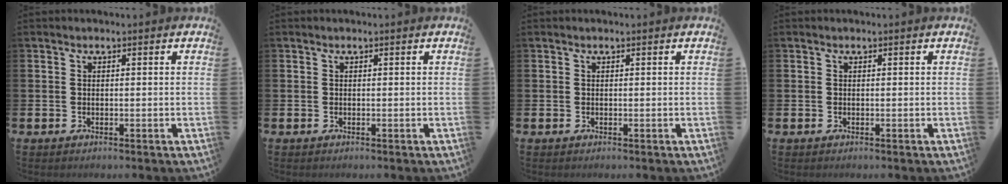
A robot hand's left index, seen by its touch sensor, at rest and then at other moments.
{"total": 0.0}
{"total": 0.0}
{"total": 0.0}